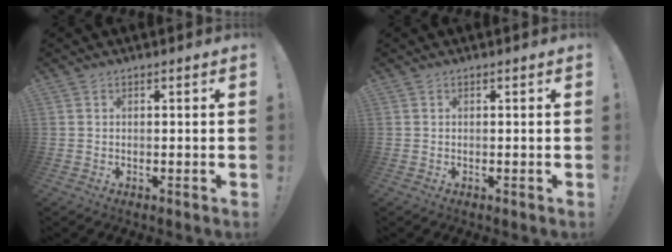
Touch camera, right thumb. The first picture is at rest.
{"total": 0.0}